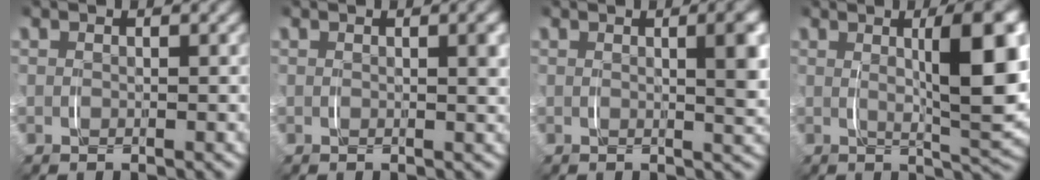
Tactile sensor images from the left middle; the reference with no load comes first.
{"total": 1.1, "force": [0.3, -0.1, 1.1], "torque": [-0.013, 0.003, 0.004]}
{"total": 3.4, "force": [0.7, 0.5, 3.3], "torque": [-0.041, 0.003, 0.010]}
{"total": 8.3, "force": [1.5, 2.1, 7.9], "torque": [-0.102, 0.010, 0.025]}